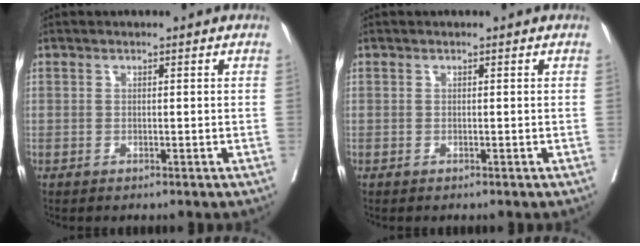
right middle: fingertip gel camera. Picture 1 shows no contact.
{"total": 0.0}